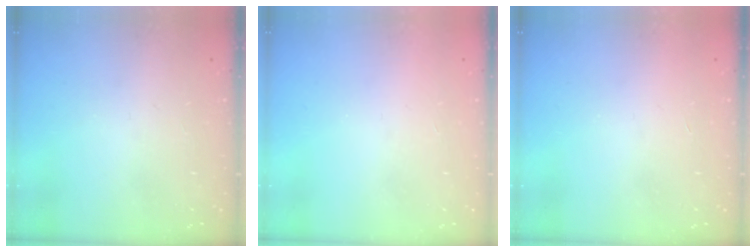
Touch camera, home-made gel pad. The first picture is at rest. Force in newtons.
{"total": 1.5, "press": 1.5, "slide": 0.1}
{"total": 1.5, "press": 1.5, "slide": 0.1}